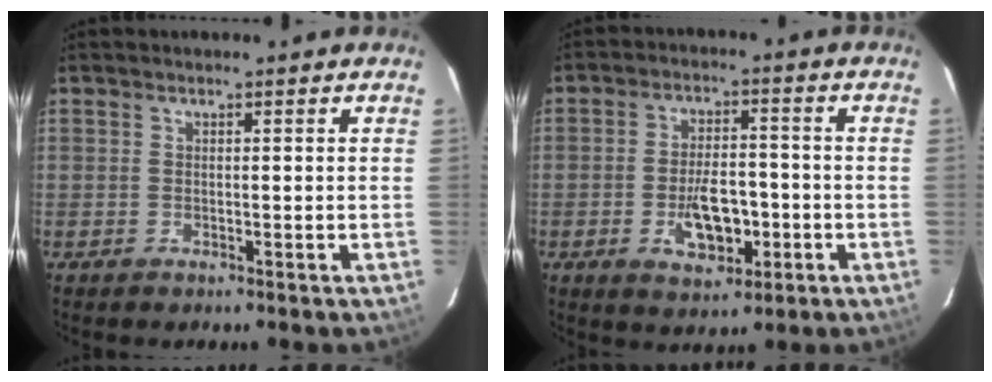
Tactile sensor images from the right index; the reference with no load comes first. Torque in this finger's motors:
{"motor_torque": [0.24, -0.05, 0.16, 0.07]}